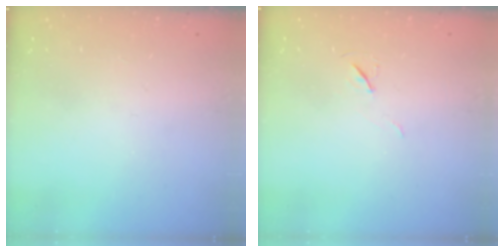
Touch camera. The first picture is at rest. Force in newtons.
{"total": 6.4, "press": 5.8, "slide": 2.5}